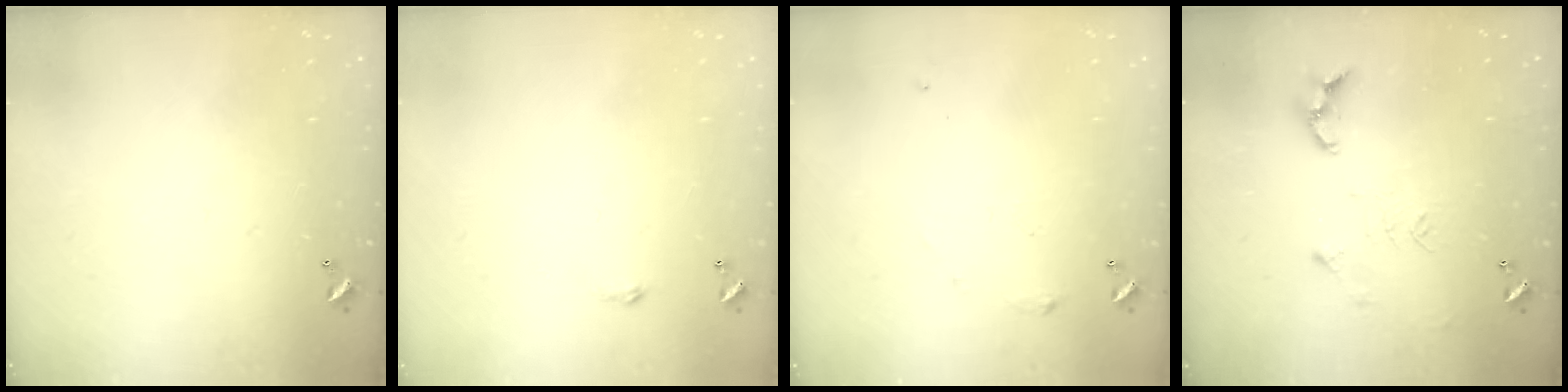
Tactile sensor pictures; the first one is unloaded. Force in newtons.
{"total": 1.8, "press": 1.8, "slide": 0.3}
{"total": 5.9, "press": 5.9, "slide": 0.8}
{"total": 10.3, "press": 10.2, "slide": 1.0}